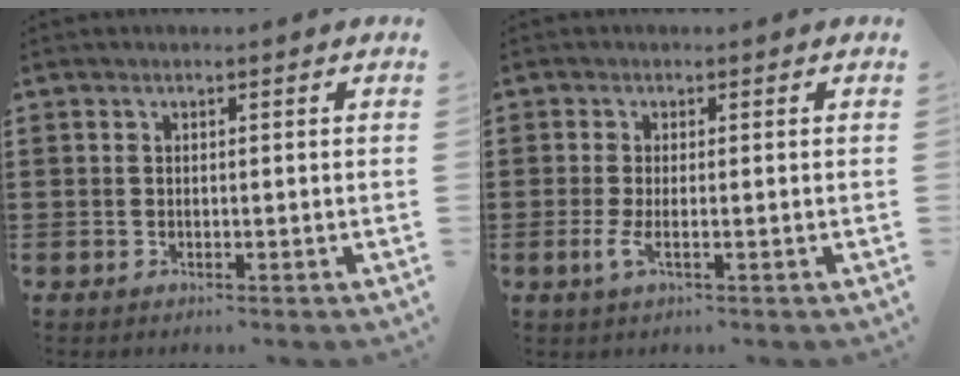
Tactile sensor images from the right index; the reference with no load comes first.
{"total": 2.2, "force": [-0.5, 0.4, 2.2], "torque": [-0.053, -0.009, -0.014]}